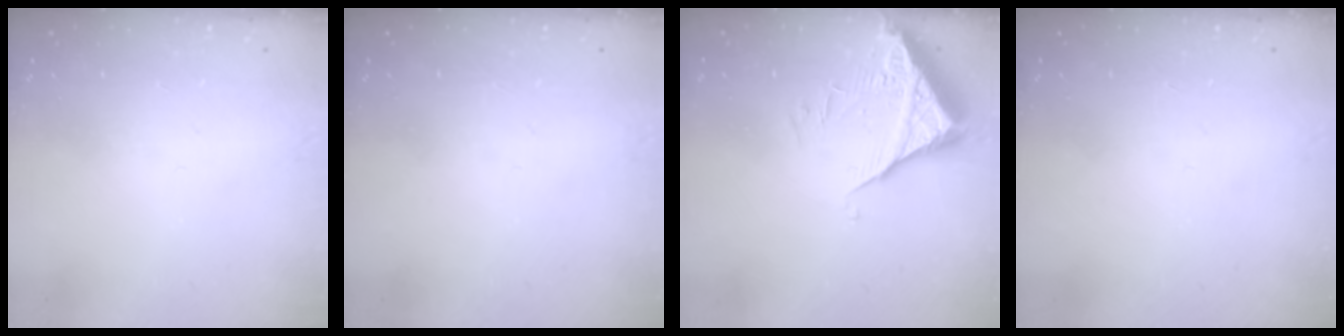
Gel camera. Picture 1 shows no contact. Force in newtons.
{"total": 0.0}
{"total": 5.7, "press": 5.7, "slide": 0.5}
{"total": 0.0}